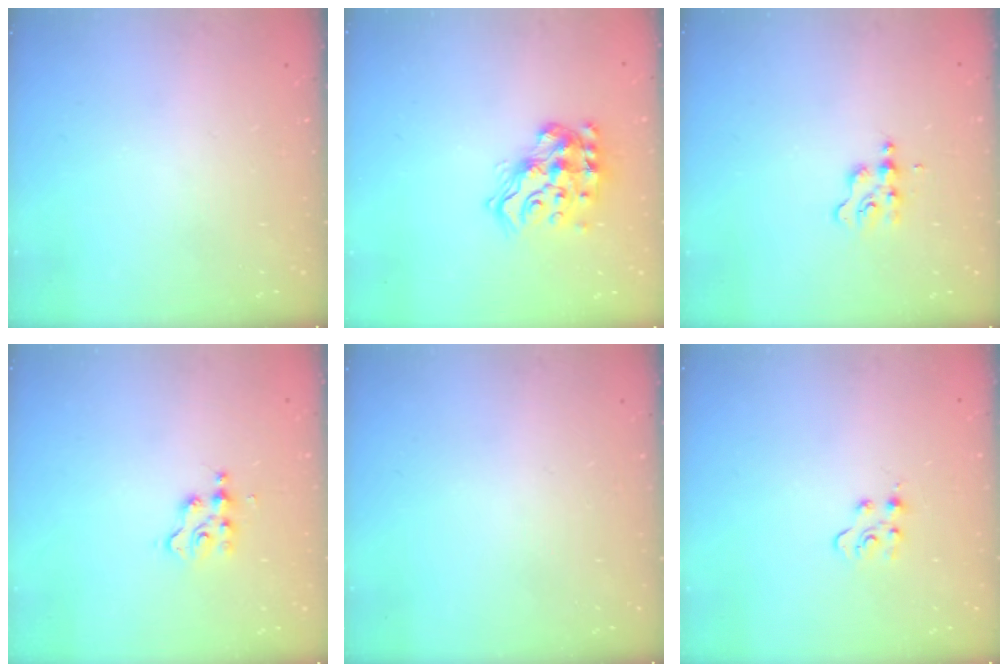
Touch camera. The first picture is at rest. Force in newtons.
{"total": 15.4, "press": 15.2, "slide": 2.0}
{"total": 2.4, "press": 2.4, "slide": 0.3}
{"total": 2.7, "press": 2.6, "slide": 0.3}
{"total": 0.0}
{"total": 4.4, "press": 4.4, "slide": 0.5}